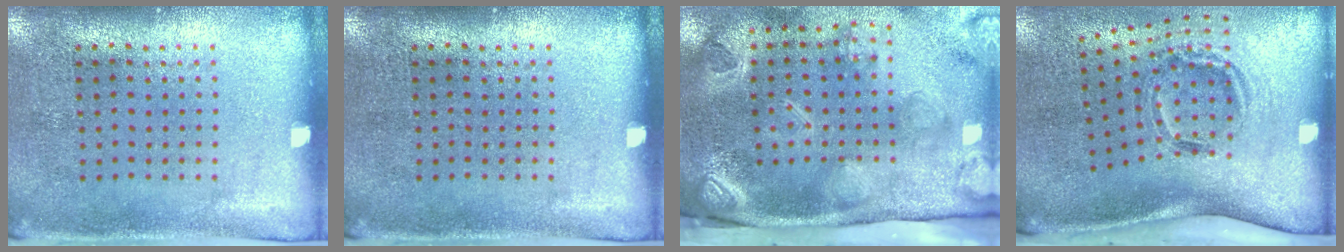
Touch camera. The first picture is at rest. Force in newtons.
{"total": 0.0}
{"total": 4.3, "press": 3.1, "slide": 3.0}
{"total": 1.9, "press": 1.3, "slide": 1.5}